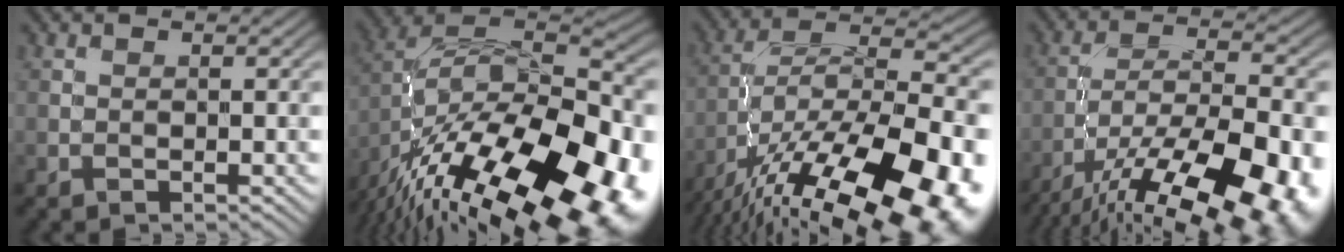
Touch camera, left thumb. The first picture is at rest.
{"total": 21.0, "force": [-13.6, 8.1, 13.8], "torque": [-0.201, -0.018, -0.187]}
{"total": 19.9, "force": [-12.1, 7.3, 14.0], "torque": [-0.228, -0.016, -0.186]}
{"total": 18.1, "force": [-11.2, 6.6, 12.5], "torque": [-0.201, -0.031, -0.172]}